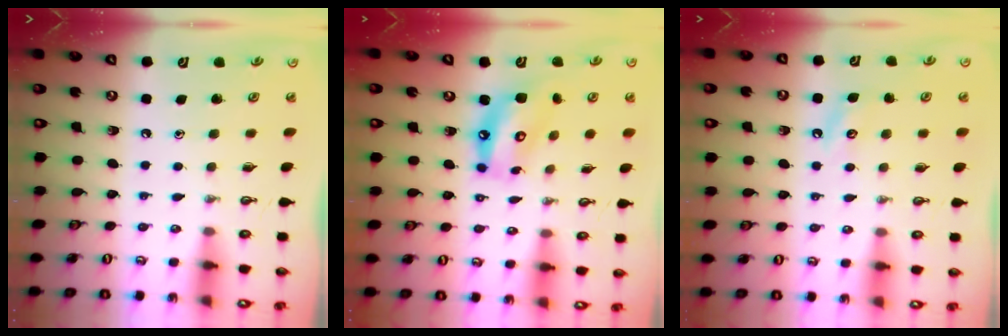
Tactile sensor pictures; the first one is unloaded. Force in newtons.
{"total": 12.2, "press": 12.1, "slide": 1.3}
{"total": 3.4, "press": 3.3, "slide": 0.4}